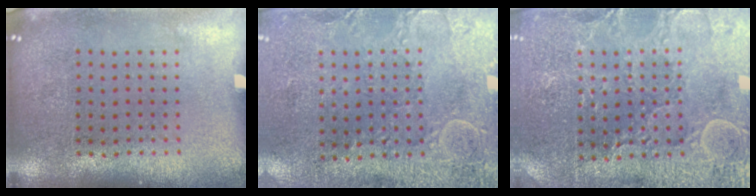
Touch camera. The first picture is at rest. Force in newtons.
{"total": 2.9, "press": 2.5, "slide": 1.5}
{"total": 3.4, "press": 3.4, "slide": 0.7}